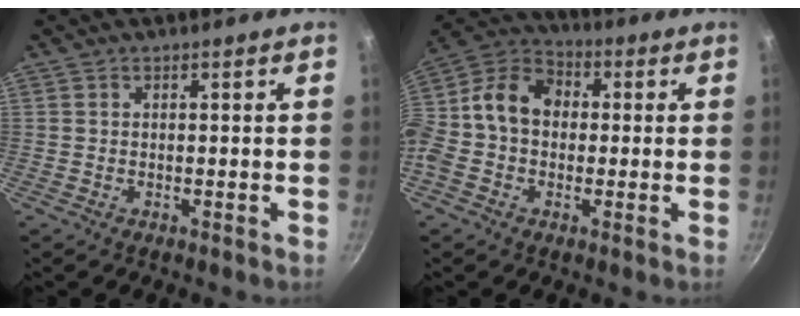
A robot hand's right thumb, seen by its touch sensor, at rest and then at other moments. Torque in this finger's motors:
{"motor_torque": [2.37, 2.64, 2.48, -0.30, 0.78]}